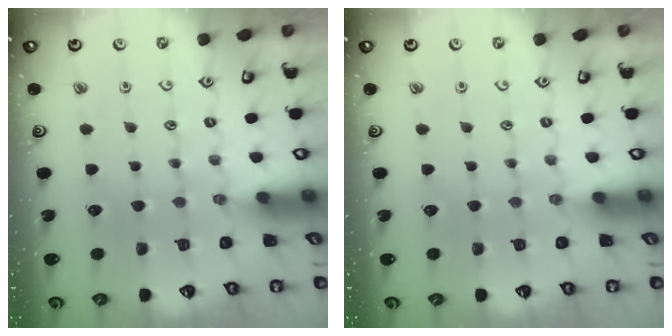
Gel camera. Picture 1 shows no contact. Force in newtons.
{"total": 0.0}